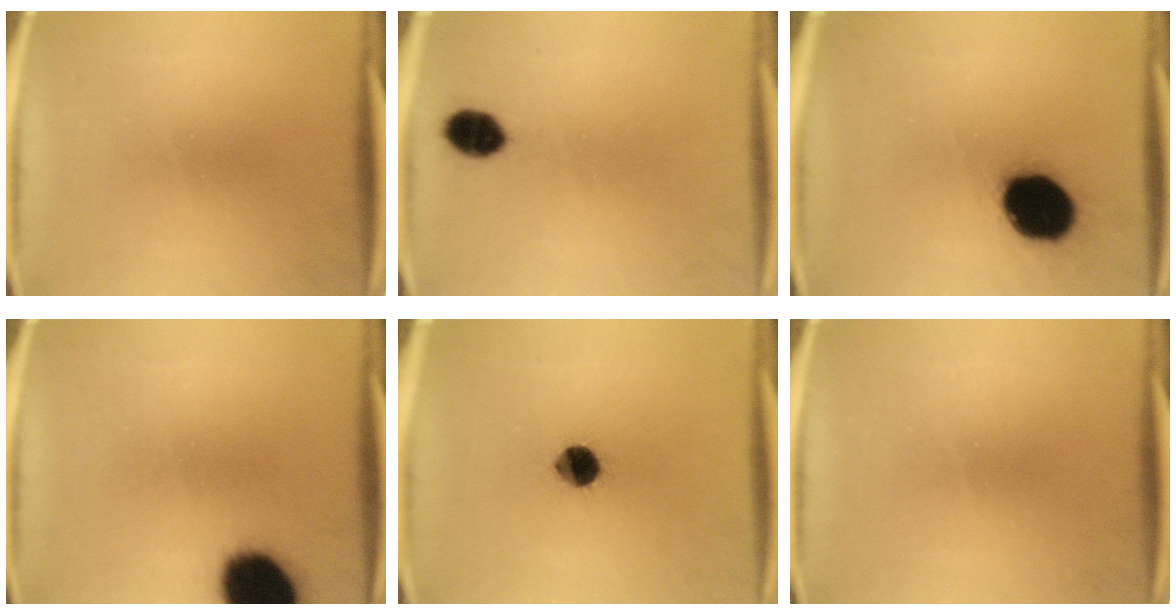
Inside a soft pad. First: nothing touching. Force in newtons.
{"total": 6.3}
{"total": 19.9}
{"total": 19.6}
{"total": 7.5}
{"total": 0.0}